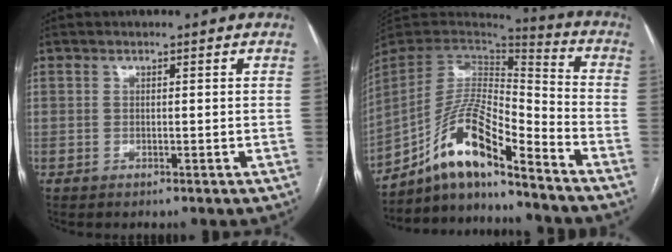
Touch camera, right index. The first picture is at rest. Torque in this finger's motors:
{"motor_torque": [1.11, -1.03, 0.99, 0.21]}